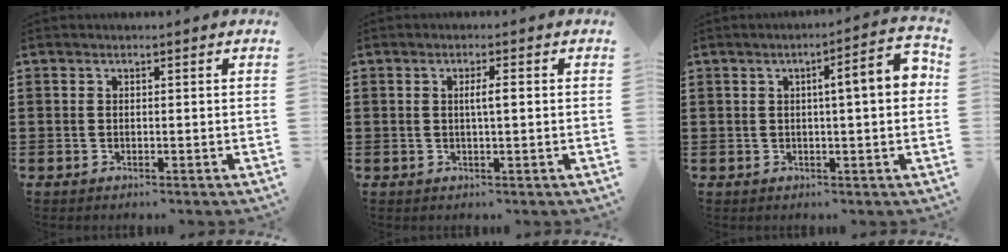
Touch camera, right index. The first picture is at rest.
{"total": 2.3, "force": [0.2, 0.3, 2.3], "torque": [-0.043, 0.000, 0.001]}
{"total": 6.8, "force": [1.0, 0.9, 6.7], "torque": [-0.100, -0.004, 0.006]}